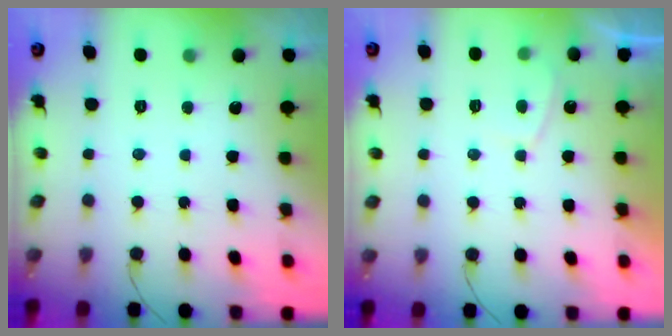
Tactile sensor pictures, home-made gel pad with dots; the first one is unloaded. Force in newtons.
{"total": 1.5, "press": 1.3, "slide": 0.6}